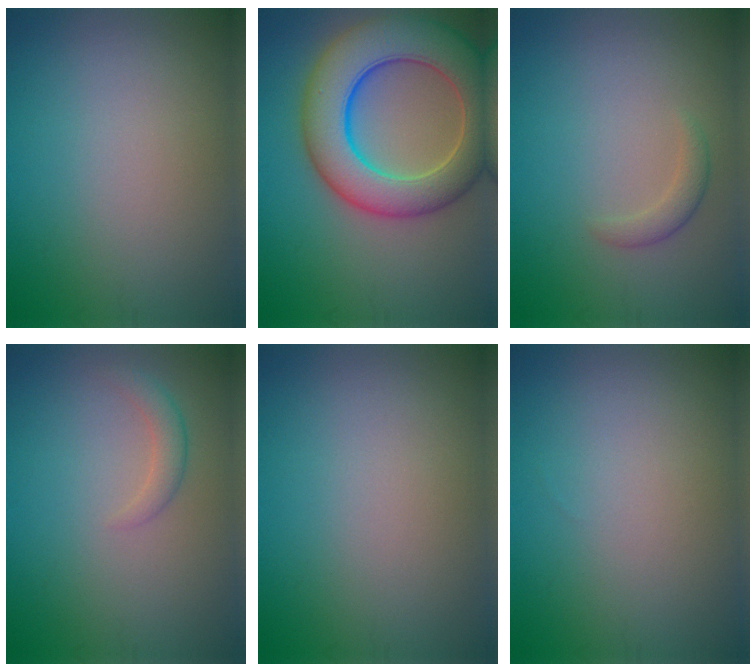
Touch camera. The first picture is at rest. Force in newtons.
{"total": 10.8, "press": 10.8, "slide": 0.3}
{"total": 1.4, "press": 1.4, "slide": 0.1}
{"total": 1.5, "press": 1.5, "slide": 0.1}
{"total": 0.0}
{"total": 0.0}